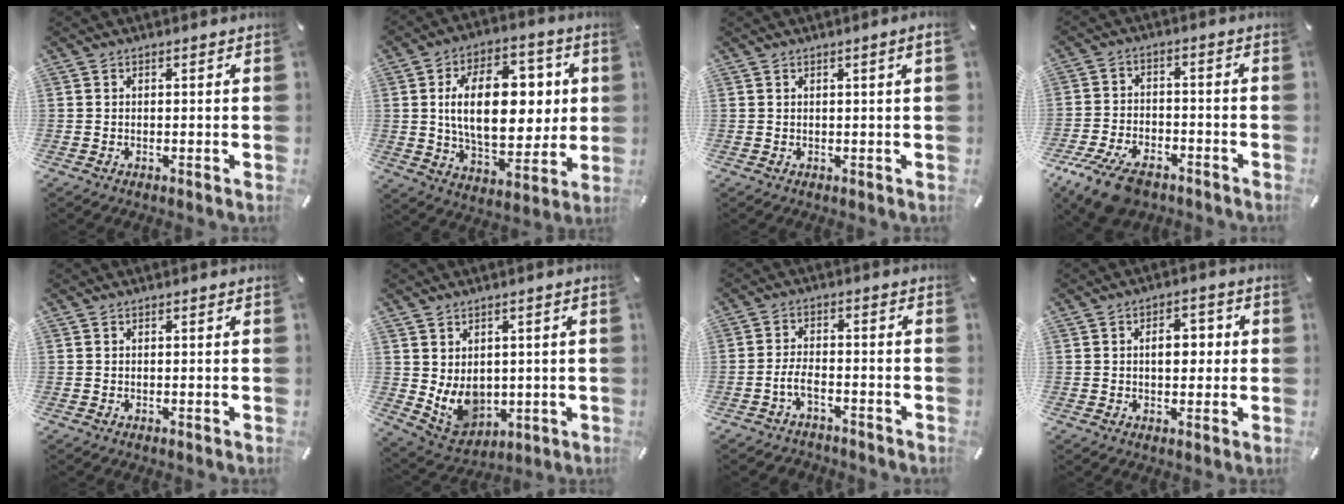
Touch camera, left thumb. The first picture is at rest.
{"total": 20.3, "force": [2.8, 12.3, 15.9], "torque": [-0.266, 0.006, 0.046]}
{"total": 2.0, "force": [0.4, 0.1, 1.9], "torque": [-0.035, 0.001, 0.007]}
{"total": 10.4, "force": [-7.1, 5.3, 5.6], "torque": [-0.111, 0.035, -0.129]}
{"total": 0.0}
{"total": 8.2, "force": [0.9, 7.3, 3.6], "torque": [-0.077, -0.020, 0.024]}
{"total": 4.8, "force": [-2.7, 2.6, 3.0], "torque": [-0.071, 0.011, -0.054]}
{"total": 6.0, "force": [0.4, 4.0, 4.5], "torque": [-0.060, 0.000, -0.003]}